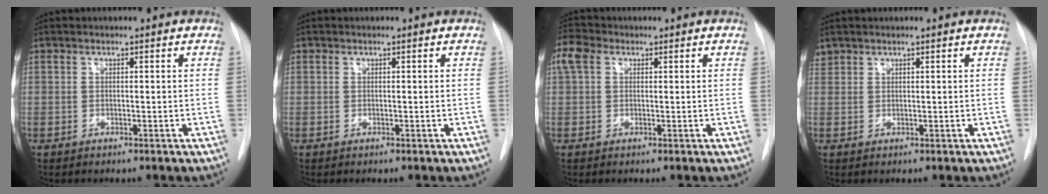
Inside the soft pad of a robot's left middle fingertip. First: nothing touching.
{"total": 0.0}
{"total": 3.5, "force": [1.4, 2.5, 2.0], "torque": [-0.058, 0.024, 0.028]}
{"total": 1.4, "force": [1.1, 0.8, -0.1], "torque": [0.003, 0.011, 0.021]}